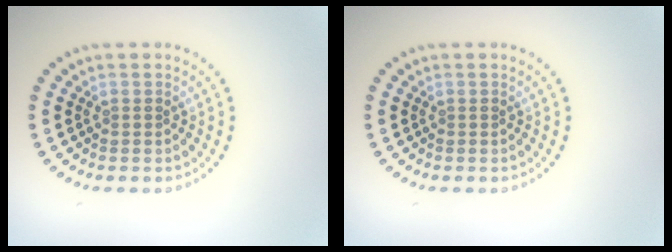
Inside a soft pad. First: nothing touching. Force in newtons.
{"total": 0.0}